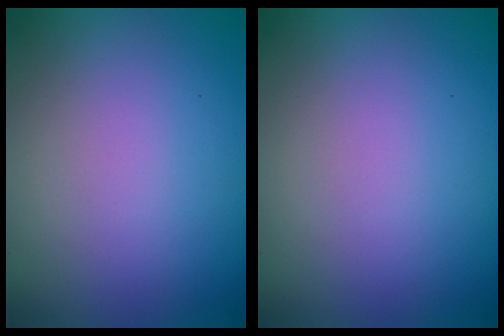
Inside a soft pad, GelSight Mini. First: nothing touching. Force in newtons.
{"total": 0.0}